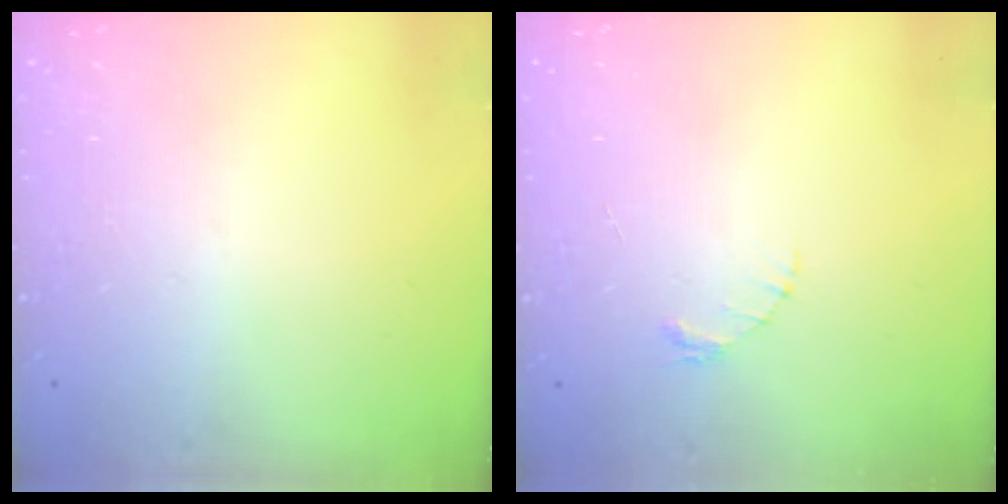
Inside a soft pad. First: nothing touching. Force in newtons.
{"total": 1.6, "press": 1.5, "slide": 0.3}